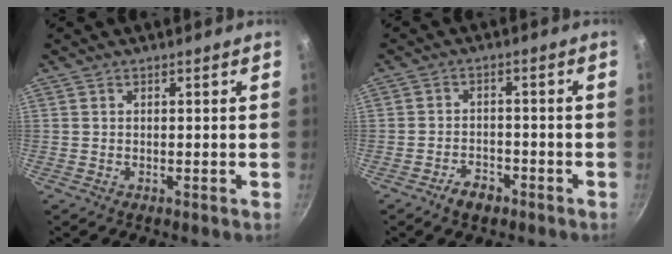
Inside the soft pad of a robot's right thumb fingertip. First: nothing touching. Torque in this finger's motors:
{"motor_torque": [-0.01, 0.16, -0.12, 0.03, 0.00]}